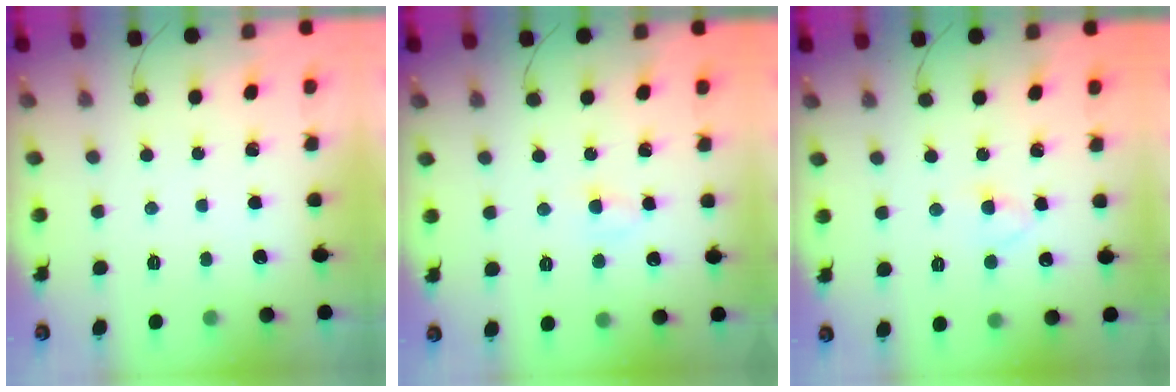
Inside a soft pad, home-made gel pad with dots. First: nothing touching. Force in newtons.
{"total": 2.7, "press": 2.6, "slide": 1.0}
{"total": 2.9, "press": 2.7, "slide": 1.2}